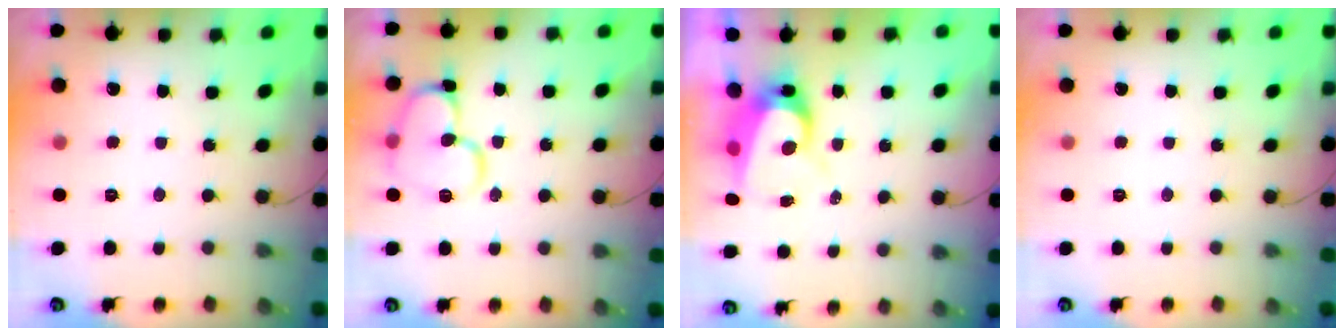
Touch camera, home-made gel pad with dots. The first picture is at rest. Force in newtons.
{"total": 12.5, "press": 12.4, "slide": 1.3}
{"total": 8.3, "press": 8.2, "slide": 0.6}
{"total": 0.0}